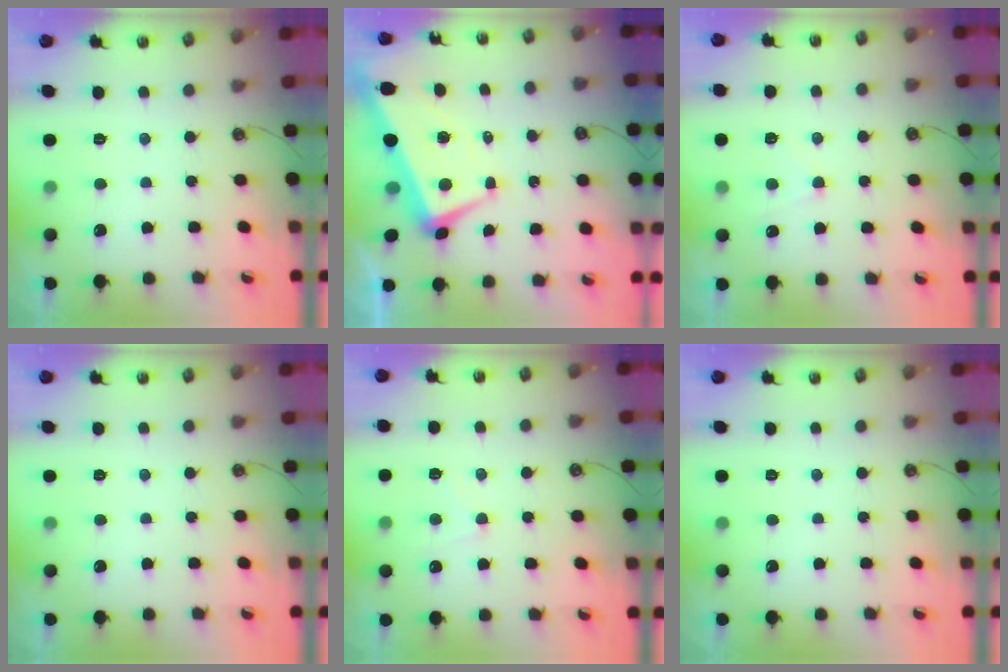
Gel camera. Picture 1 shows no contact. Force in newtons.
{"total": 2.0, "press": 1.6, "slide": 1.2}
{"total": 1.2, "press": 1.1, "slide": 0.6}
{"total": 0.0}
{"total": 0.8, "press": 0.3, "slide": 0.7}
{"total": 0.0}